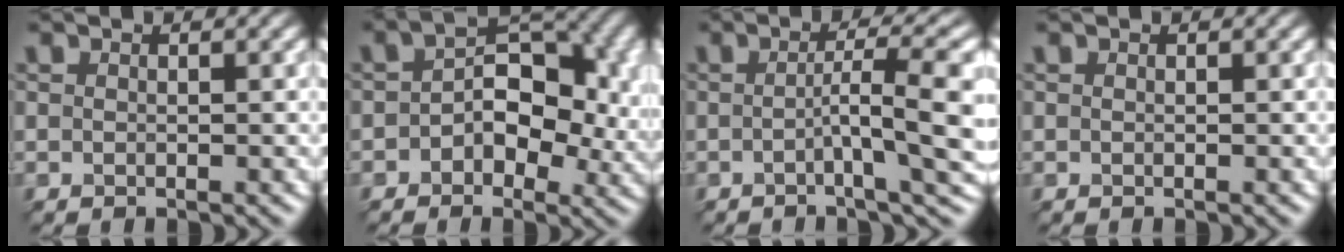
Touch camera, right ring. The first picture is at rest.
{"total": 5.9, "force": [-0.4, 3.6, 4.6], "torque": [-0.076, 0.012, -0.005]}
{"total": 6.5, "force": [-1.5, 0.4, 6.3], "torque": [-0.096, 0.008, -0.022]}
{"total": 0.0}